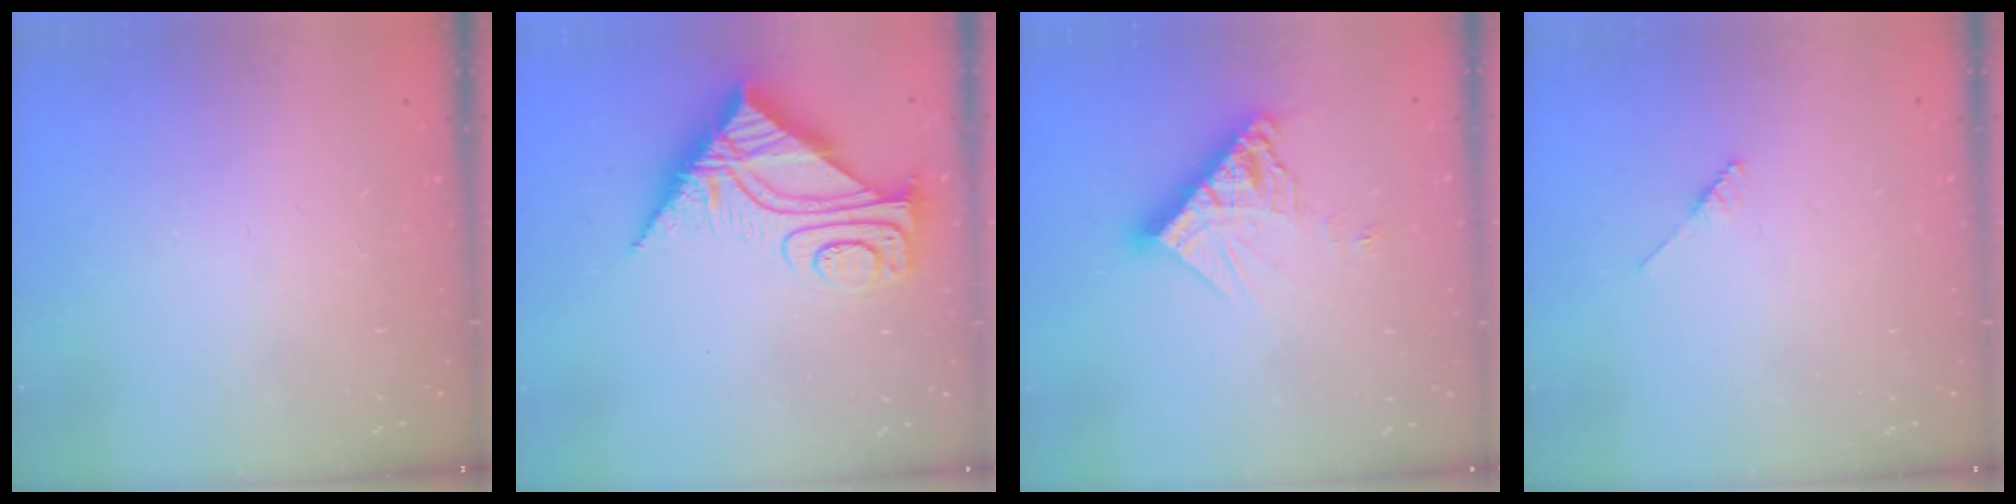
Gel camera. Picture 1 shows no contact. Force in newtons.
{"total": 11.4, "press": 11.3, "slide": 1.0}
{"total": 12.9, "press": 12.9, "slide": 1.2}
{"total": 2.2, "press": 2.2, "slide": 0.2}